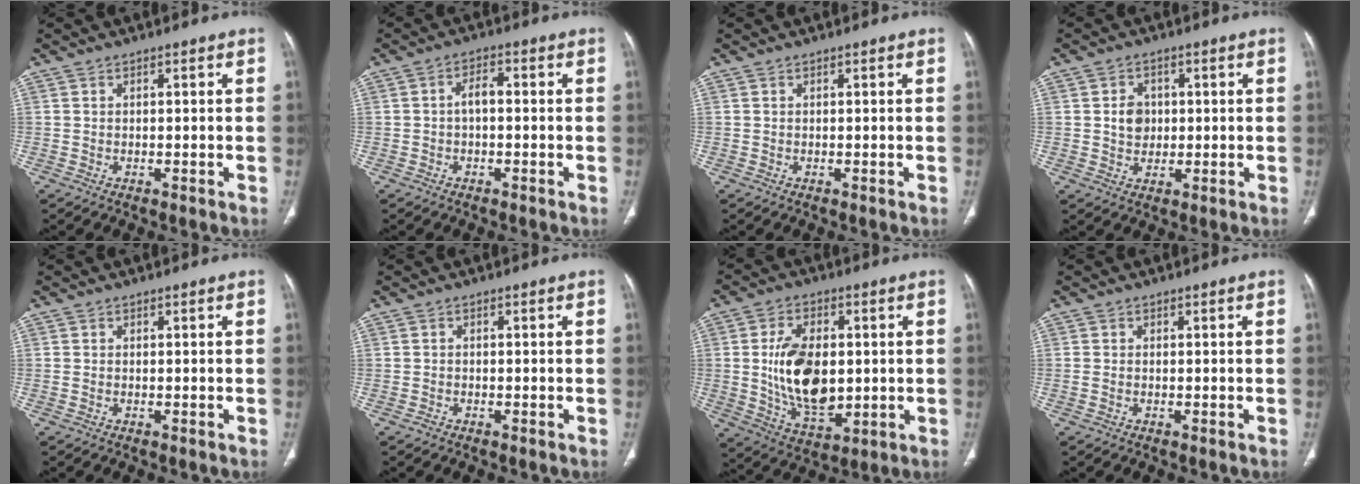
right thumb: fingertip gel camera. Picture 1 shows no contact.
{"total": 2.9, "force": [-0.4, 1.5, 2.4], "torque": [-0.038, 0.014, -0.011]}
{"total": 0.0}
{"total": 4.5, "force": [0.5, 3.8, 2.4], "torque": [-0.019, 0.001, 0.007]}
{"total": 0.0}
{"total": 0.7, "force": [-0.5, 0.5, 0.2], "torque": [-0.004, 0.001, -0.014]}
{"total": 15.1, "force": [0.5, 9.0, 12.1], "torque": [-0.193, -0.012, 0.022]}
{"total": 0.8, "force": [-0.1, 0.5, 0.6], "torque": [-0.022, 0.005, 0.000]}